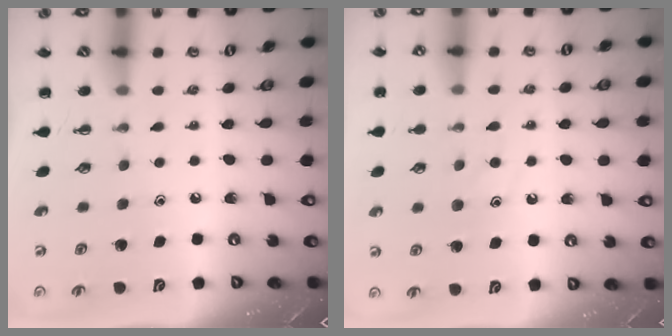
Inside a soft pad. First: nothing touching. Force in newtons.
{"total": 9.3, "press": 9.3, "slide": 1.1}